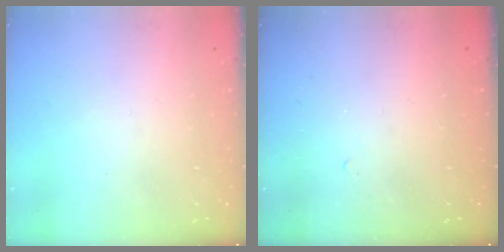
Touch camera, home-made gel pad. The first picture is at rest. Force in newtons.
{"total": 4.6, "press": 4.5, "slide": 0.6}